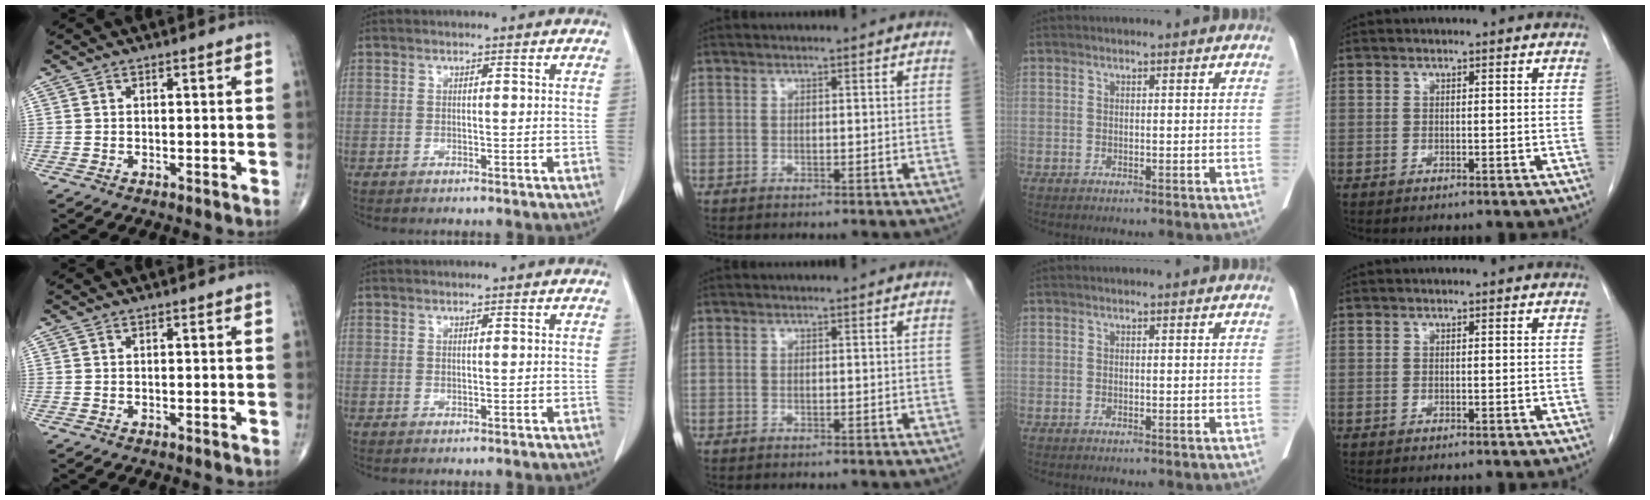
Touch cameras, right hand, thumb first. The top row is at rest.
{}